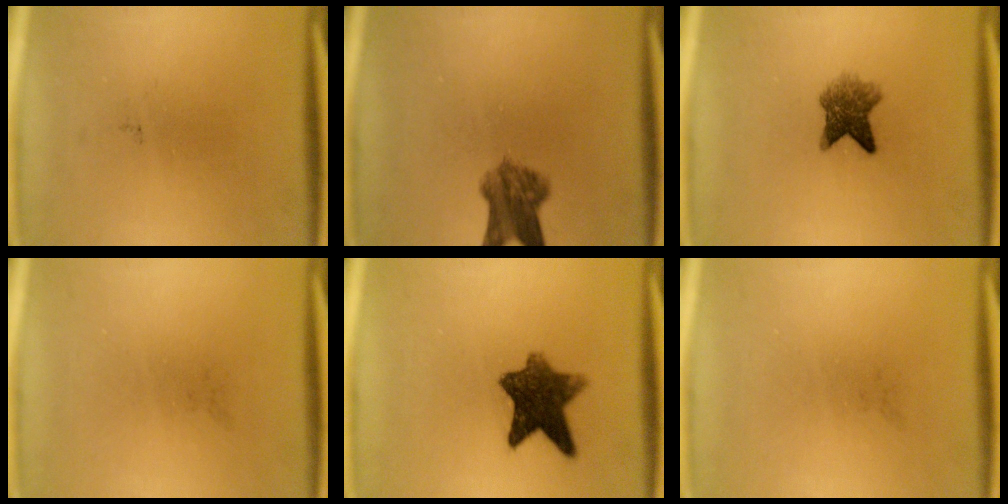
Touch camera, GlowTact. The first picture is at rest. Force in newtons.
{"total": 6.0}
{"total": 5.0}
{"total": 0.0}
{"total": 8.9}
{"total": 0.0}